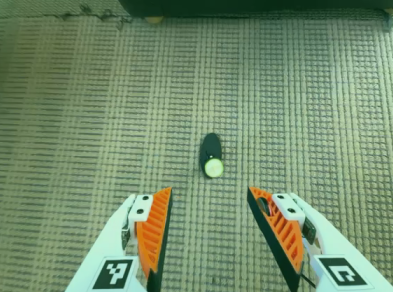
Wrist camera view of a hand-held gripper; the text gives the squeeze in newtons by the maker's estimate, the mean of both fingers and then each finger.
{"total": 0.0}